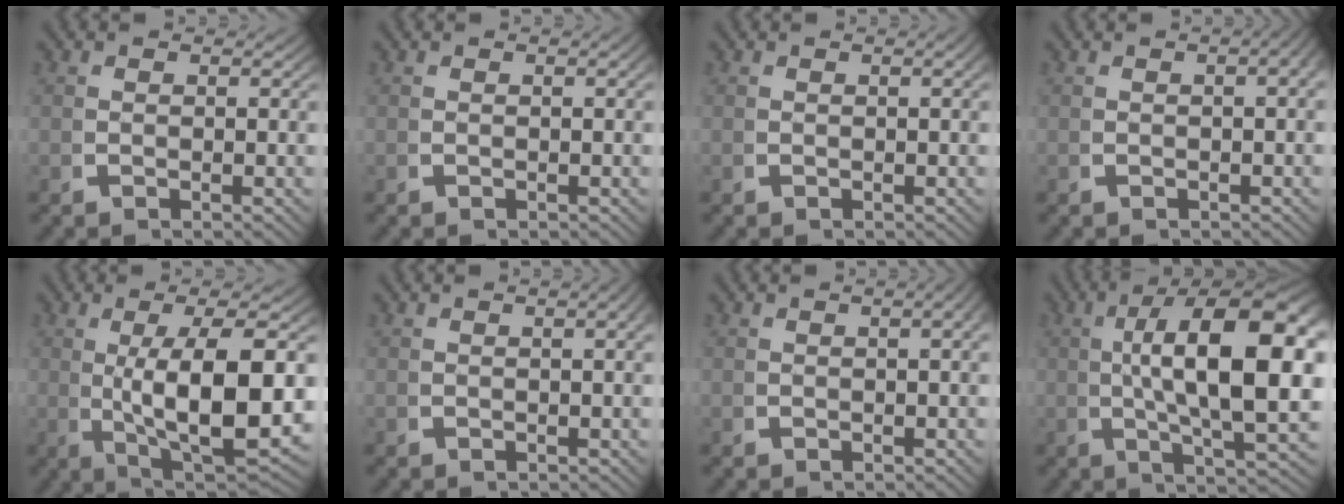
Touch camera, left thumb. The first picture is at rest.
{"total": 0.6, "force": [-0.1, 0.1, 0.6], "torque": [-0.007, 0.003, -0.002]}
{"total": 0.8, "force": [0.0, 0.1, 0.7], "torque": [-0.010, 0.003, 0.000]}
{"total": 4.0, "force": [0.5, 1.8, 3.6], "torque": [-0.030, 0.026, -0.004]}
{"total": 11.8, "force": [-1.0, 5.5, 10.4], "torque": [-0.188, -0.038, 0.010]}
{"total": 2.1, "force": [0.1, 0.7, 1.9], "torque": [-0.020, 0.012, -0.001]}
{"total": 2.8, "force": [0.2, 1.1, 2.5], "torque": [-0.025, 0.016, -0.001]}
{"total": 15.9, "force": [1.0, 7.4, 14.1], "torque": [-0.180, -0.016, 0.015]}